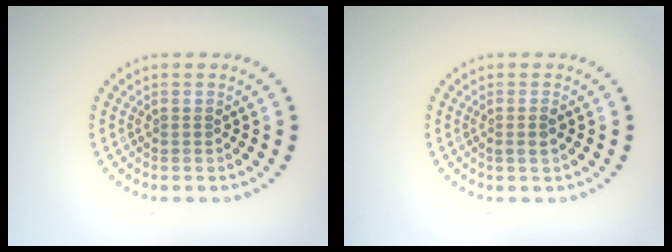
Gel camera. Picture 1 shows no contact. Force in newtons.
{"total": 1.1, "press": 1.0, "slide": 0.5}